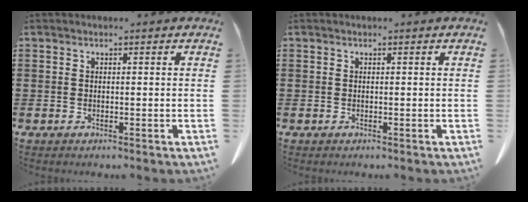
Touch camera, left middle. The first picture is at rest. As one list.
[{"total": 0.0}]